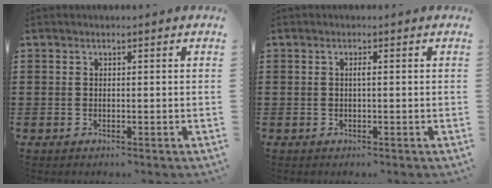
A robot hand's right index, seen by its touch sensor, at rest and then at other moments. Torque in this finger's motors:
{"motor_torque": [0.18, -0.10, 0.00, 0.02]}